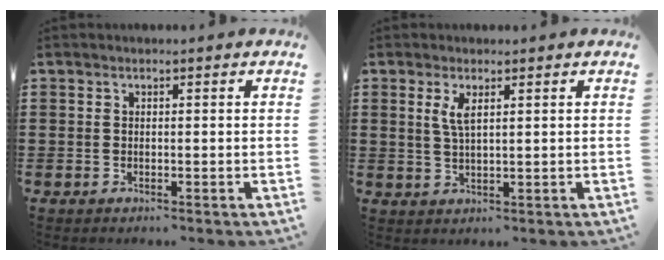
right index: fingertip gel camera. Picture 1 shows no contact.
{"total": 3.0, "force": [1.3, 0.9, 2.5], "torque": [-0.054, 0.004, 0.022]}